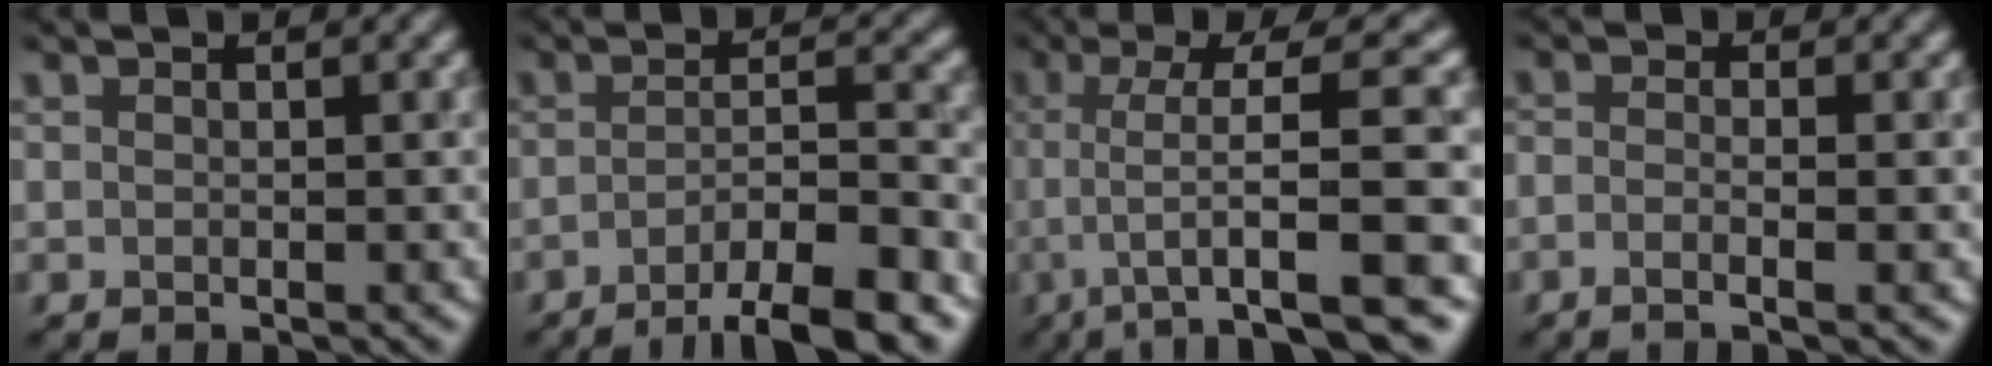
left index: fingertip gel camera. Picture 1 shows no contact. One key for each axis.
{"total": 7.8, "fx": -4.9, "fy": 1.5, "fz": 5.9, "tx": -0.074, "ty": 0.017, "tz": -0.065}
{"total": 8.6, "fx": -1.3, "fy": 1.7, "fz": 8.3, "tx": -0.123, "ty": 0.024, "tz": -0.011}
{"total": 2.0, "fx": -1.1, "fy": 0.5, "fz": 1.7, "tx": -0.019, "ty": 0.002, "tz": -0.018}